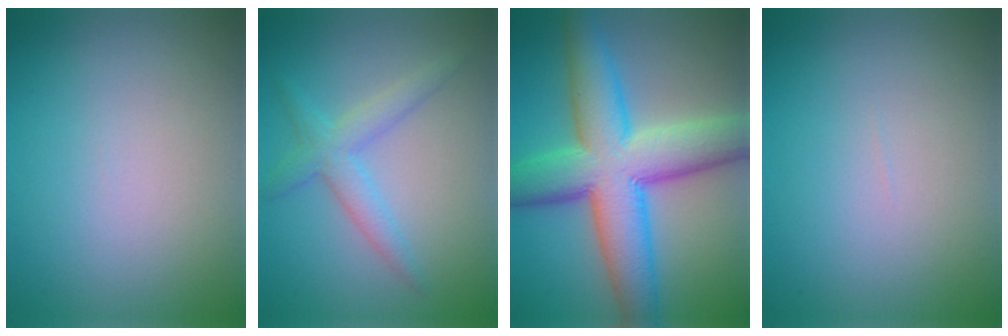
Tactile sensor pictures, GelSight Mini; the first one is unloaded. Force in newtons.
{"total": 3.0, "press": 3.0, "slide": 0.0}
{"total": 11.3, "press": 11.3, "slide": 0.1}
{"total": 0.0}